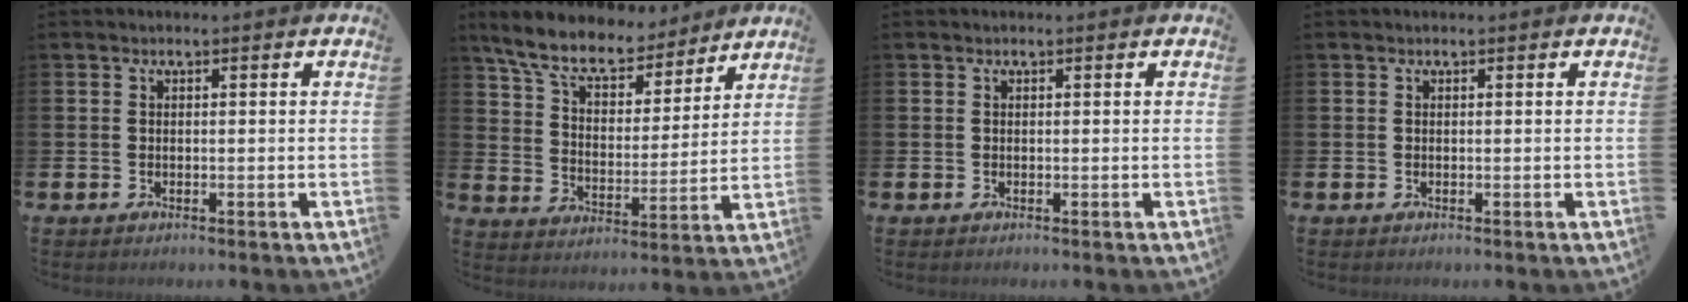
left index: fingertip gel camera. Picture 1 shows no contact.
{"total": 9.2, "force": [8.2, 2.7, 3.1], "torque": [-0.097, -0.051, 0.144]}
{"total": 0.0}
{"total": 0.0}